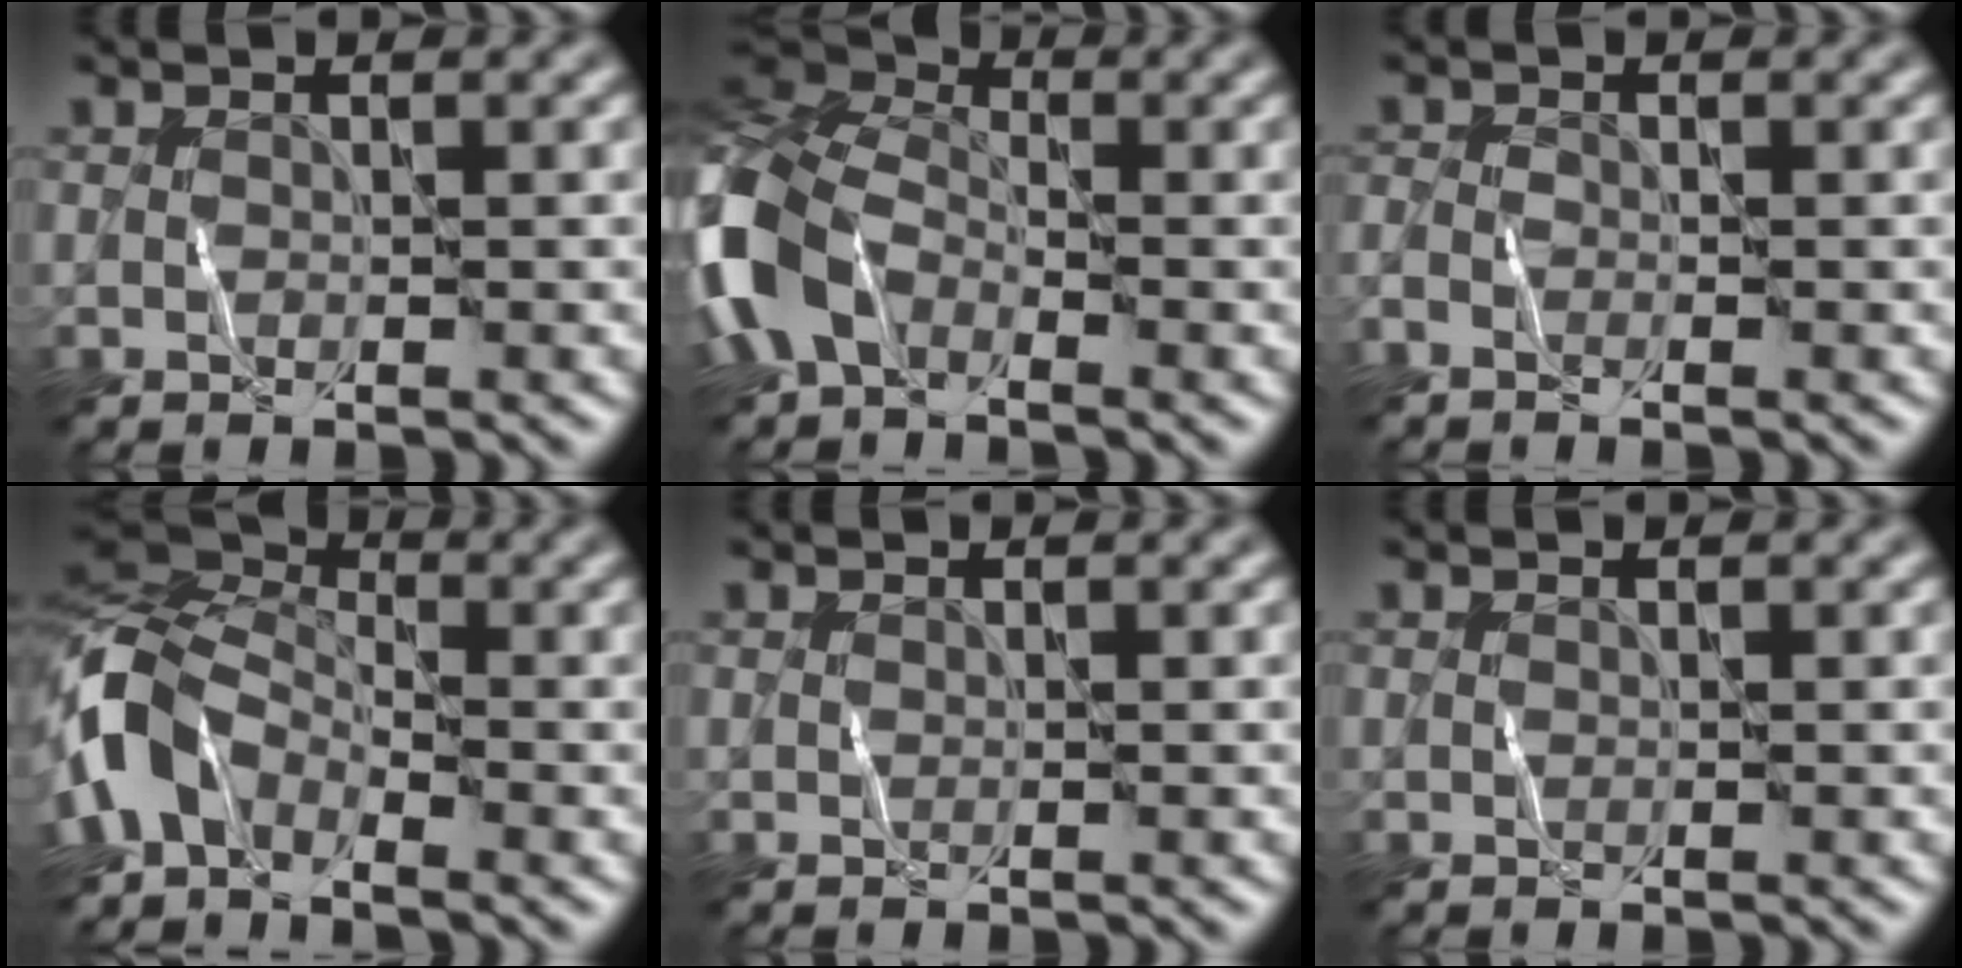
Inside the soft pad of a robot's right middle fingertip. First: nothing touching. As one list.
[{"total": 8.8, "force": [-3.6, 5.4, 5.9], "torque": [-0.139, -0.003, -0.095]}, {"total": 1.2, "force": [-1.1, 0.3, 0.3], "torque": [-0.010, -0.003, -0.029]}, {"total": 6.4, "force": [-2.7, 3.9, 4.3], "torque": [-0.092, 0.010, -0.081]}, {"total": 0.0}, {"total": 0.0}]